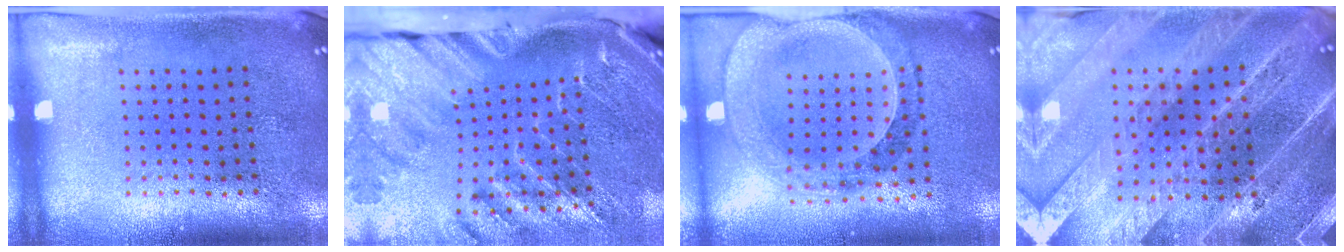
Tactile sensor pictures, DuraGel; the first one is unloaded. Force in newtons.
{"total": 3.4, "press": 3.0, "slide": 1.5}
{"total": 1.5, "press": 1.5, "slide": 0.3}
{"total": 5.0, "press": 4.3, "slide": 2.4}